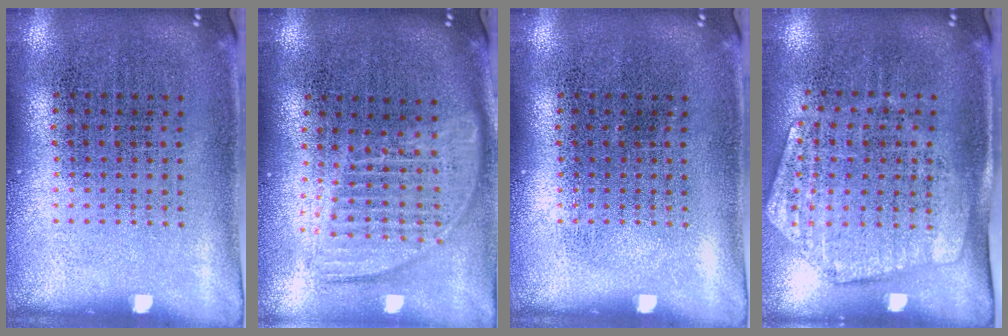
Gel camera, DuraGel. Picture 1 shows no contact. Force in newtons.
{"total": 1.7, "press": 1.4, "slide": 0.9}
{"total": 0.0}
{"total": 1.9, "press": 1.6, "slide": 1.0}